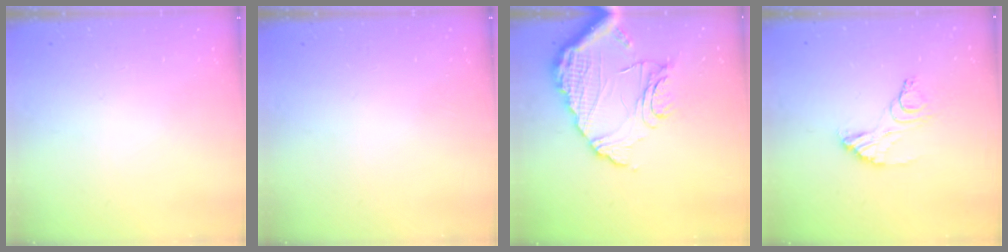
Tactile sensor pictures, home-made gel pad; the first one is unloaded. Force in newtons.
{"total": 0.0}
{"total": 15.2, "press": 15.1, "slide": 1.5}
{"total": 11.6, "press": 11.6, "slide": 0.9}